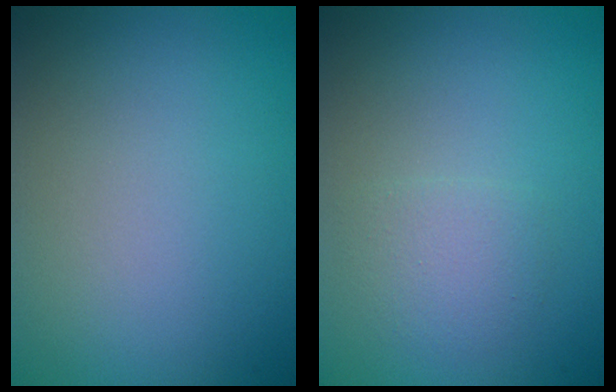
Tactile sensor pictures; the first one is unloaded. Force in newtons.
{"total": 2.9, "press": 2.9, "slide": 0.2}